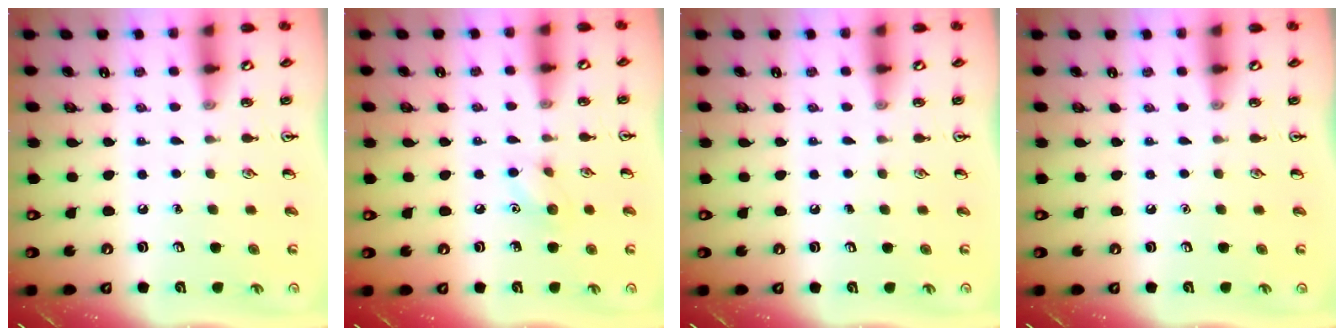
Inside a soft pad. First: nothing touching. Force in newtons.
{"total": 5.9, "press": 5.6, "slide": 1.9}
{"total": 0.0}
{"total": 0.0}